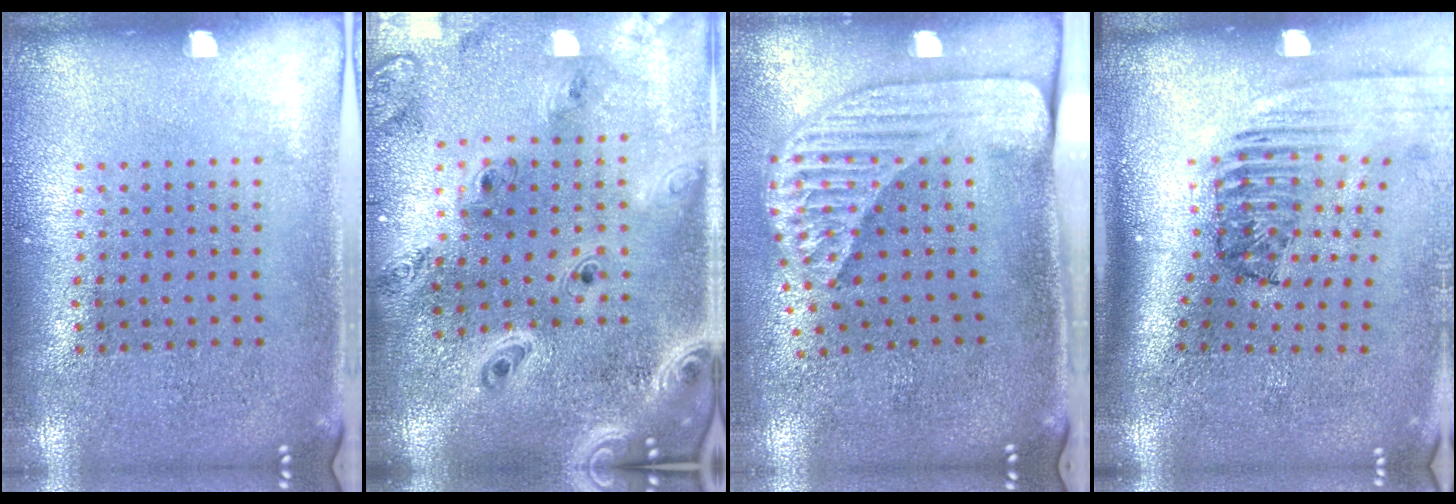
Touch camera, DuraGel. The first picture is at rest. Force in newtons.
{"total": 2.9, "press": 2.4, "slide": 1.6}
{"total": 2.4, "press": 1.8, "slide": 1.7}
{"total": 2.4, "press": 1.7, "slide": 1.7}